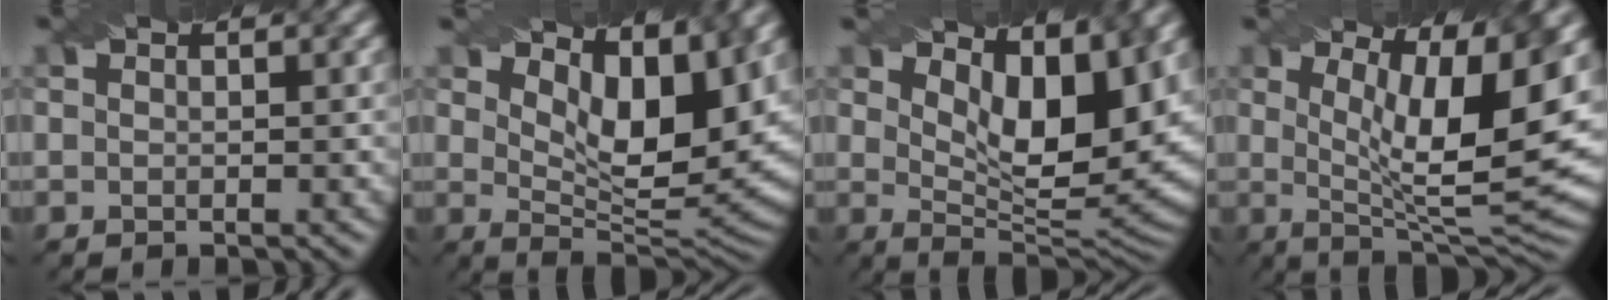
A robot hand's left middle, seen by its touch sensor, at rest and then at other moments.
{"total": 9.2, "force": [4.7, 3.5, 7.1], "torque": [-0.119, -0.006, 0.082]}
{"total": 9.4, "force": [4.2, 3.6, 7.6], "torque": [-0.123, -0.005, 0.073]}
{"total": 11.7, "force": [3.3, 3.2, 10.8], "torque": [-0.155, -0.010, 0.056]}